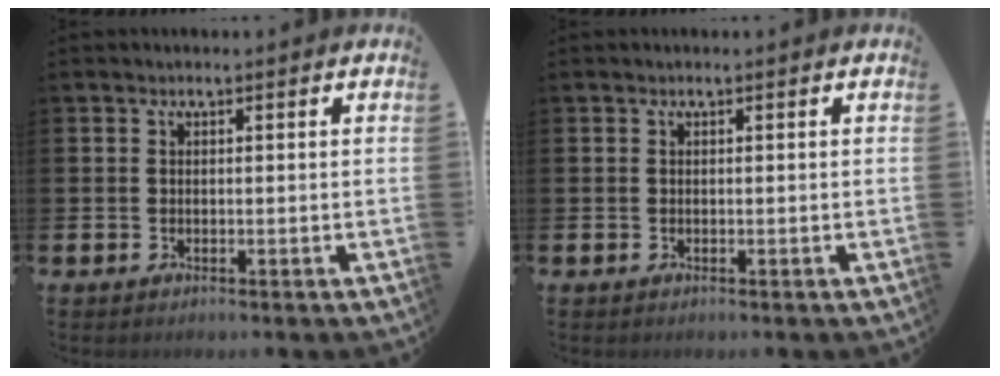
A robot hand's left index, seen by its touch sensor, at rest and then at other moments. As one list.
[{"total": 0.0}]